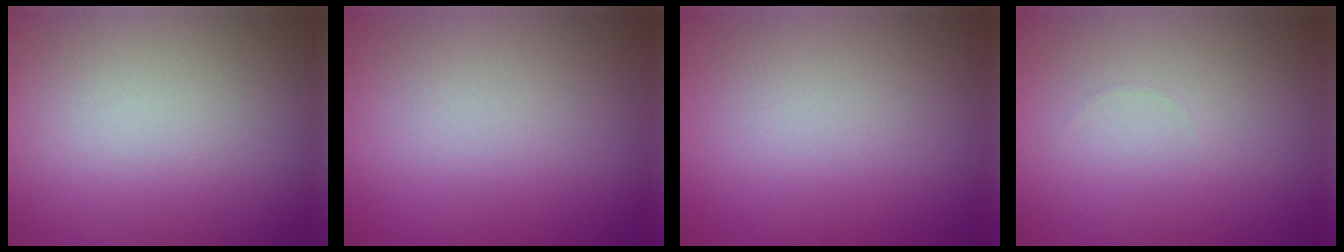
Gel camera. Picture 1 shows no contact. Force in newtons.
{"total": 0.0}
{"total": 0.0}
{"total": 0.0}